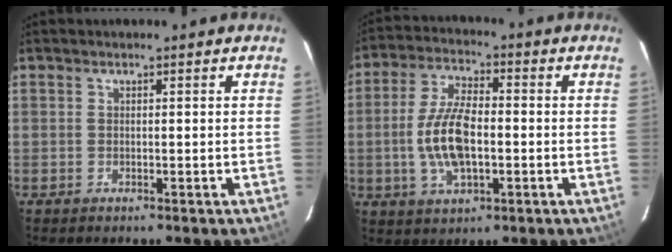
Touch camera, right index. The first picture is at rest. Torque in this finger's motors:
{"motor_torque": [0.40, 0.10, 0.21, 0.14]}